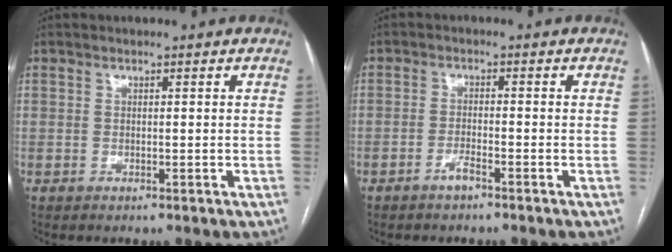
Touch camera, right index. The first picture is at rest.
{"total": 2.0, "force": [-1.5, 0.0, 1.3], "torque": [-0.027, -0.001, -0.030]}